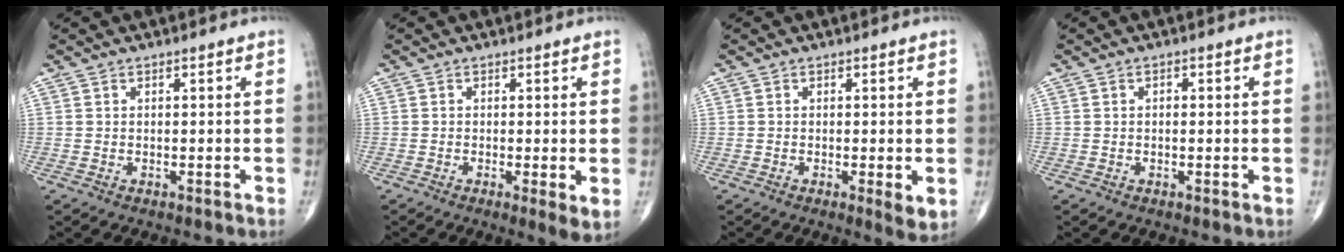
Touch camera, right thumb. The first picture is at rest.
{"total": 3.2, "force": [-0.4, 0.6, 3.1], "torque": [-0.056, -0.014, -0.012]}
{"total": 3.2, "force": [-0.5, 0.7, 3.0], "torque": [-0.049, -0.012, -0.011]}
{"total": 0.8, "force": [0.1, 0.4, 0.7], "torque": [-0.009, 0.002, -0.001]}